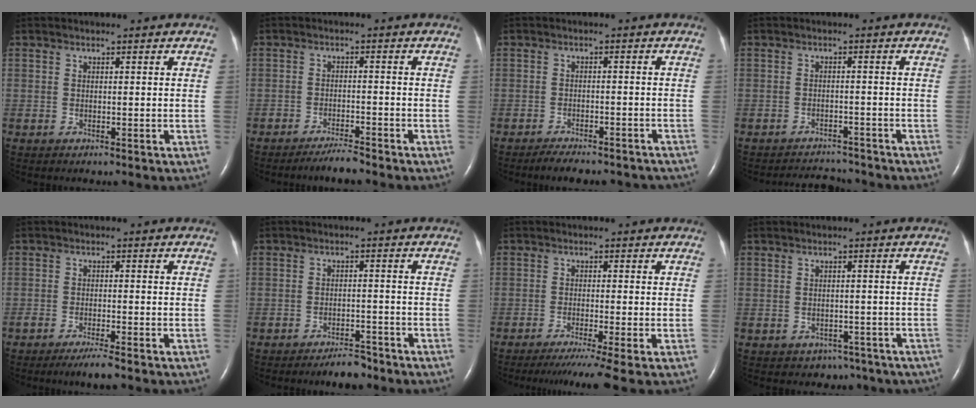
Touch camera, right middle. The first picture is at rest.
{"total": 3.3, "force": [-3.0, 0.0, 1.3], "torque": [-0.026, -0.011, -0.053]}
{"total": 11.2, "force": [-10.0, 2.9, 4.0], "torque": [-0.057, 0.004, -0.116]}
{"total": 4.8, "force": [-4.7, 0.8, -0.3], "torque": [-0.002, 0.002, -0.068]}
{"total": 3.3, "force": [-2.5, -0.1, 2.2], "torque": [-0.042, -0.008, -0.046]}
{"total": 4.0, "force": [-3.4, 1.2, 1.8], "torque": [-0.029, 0.000, -0.051]}
{"total": 6.9, "force": [-5.3, -1.3, 4.3], "torque": [-0.058, -0.024, -0.083]}
{"total": 5.2, "force": [-3.6, 3.6, 0.9], "torque": [-0.010, 0.015, -0.033]}